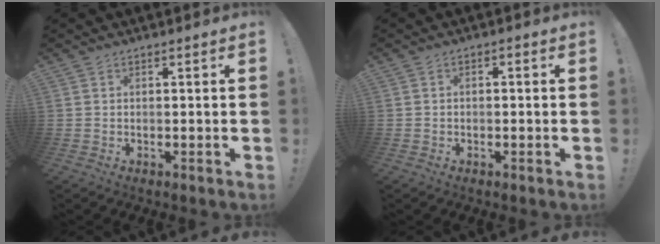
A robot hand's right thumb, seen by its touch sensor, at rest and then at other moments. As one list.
[{"total": 1.4, "force": [-1.1, 0.6, 0.6], "torque": [-0.009, 0.006, -0.020]}]